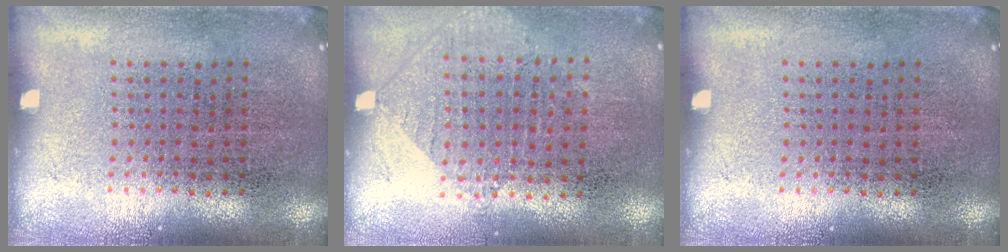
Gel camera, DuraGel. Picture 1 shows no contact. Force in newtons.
{"total": 1.0, "press": 0.9, "slide": 0.3}
{"total": 0.0}